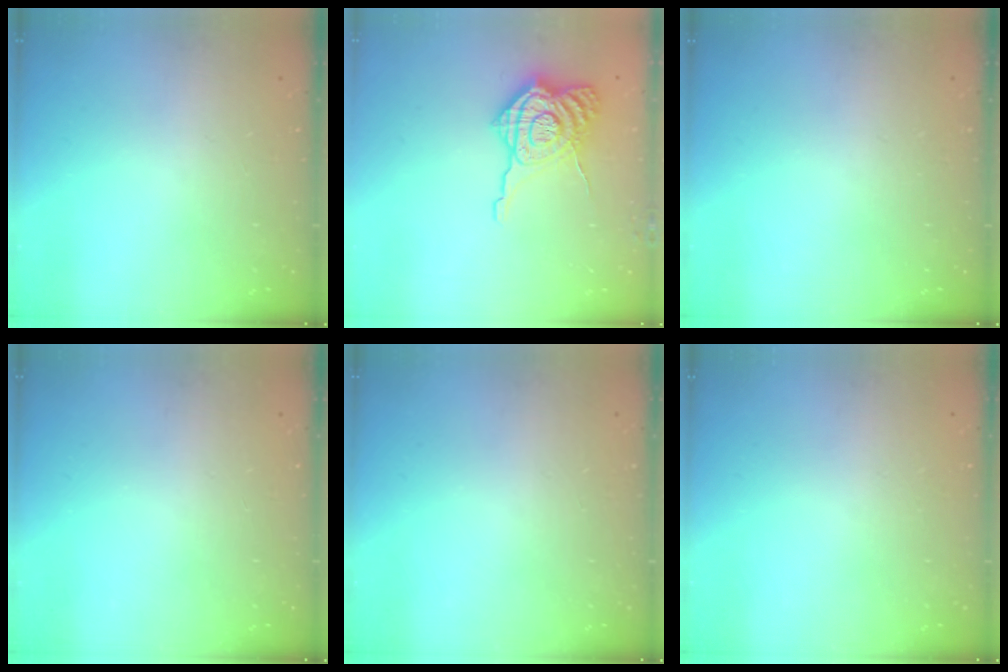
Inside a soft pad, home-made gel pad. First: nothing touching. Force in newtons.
{"total": 12.9, "press": 12.8, "slide": 1.3}
{"total": 0.0}
{"total": 0.0}
{"total": 0.0}
{"total": 0.0}